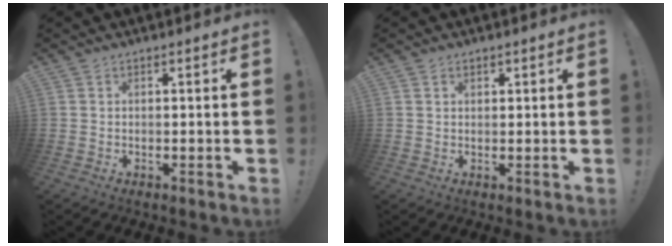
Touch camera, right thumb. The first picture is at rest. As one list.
[{"total": 1.1, "force": [0.6, 0.8, 0.3], "torque": [-0.006, 0.001, 0.011]}]